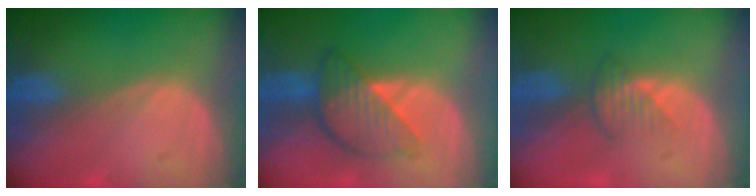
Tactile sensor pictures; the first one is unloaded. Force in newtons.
{"total": 6.3, "press": 6.2, "slide": 0.4}
{"total": 2.7, "press": 2.6, "slide": 0.6}